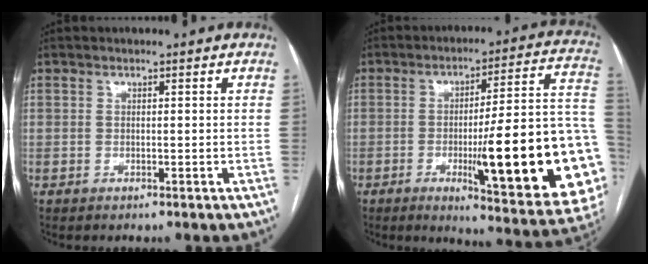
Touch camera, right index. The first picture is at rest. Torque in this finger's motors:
{"motor_torque": [1.46, -0.68, 1.05, 0.21]}